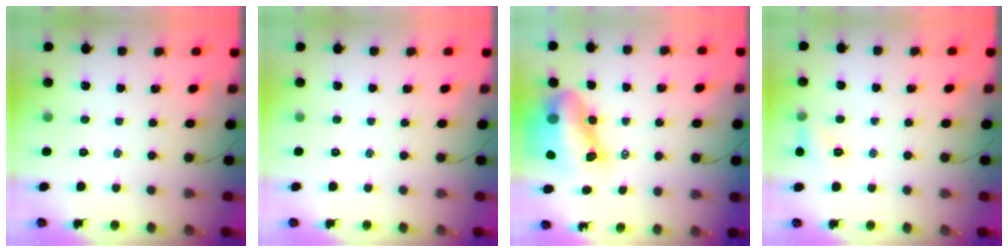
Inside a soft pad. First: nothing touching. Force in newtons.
{"total": 0.0}
{"total": 12.9, "press": 12.3, "slide": 4.0}
{"total": 7.7, "press": 7.5, "slide": 1.6}